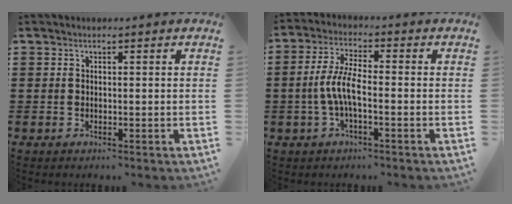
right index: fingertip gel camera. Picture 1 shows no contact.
{"total": 5.7, "force": [-1.6, 1.5, 5.3], "torque": [-0.126, -0.009, -0.039]}